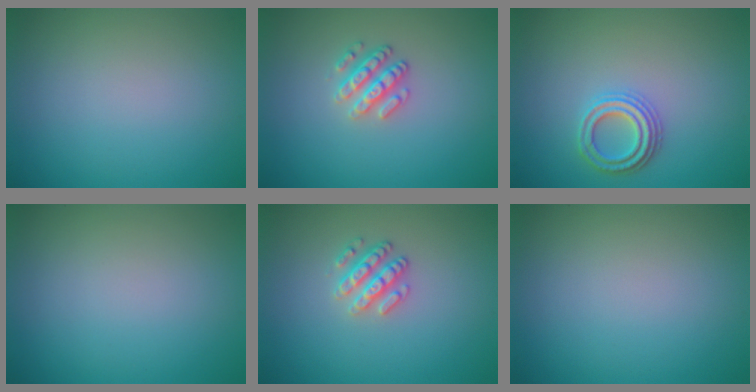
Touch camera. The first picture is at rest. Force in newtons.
{"total": 2.5, "press": 2.4, "slide": 0.8}
{"total": 2.7, "press": 2.6, "slide": 0.8}
{"total": 0.0}
{"total": 2.5, "press": 2.4, "slide": 0.8}
{"total": 0.0}